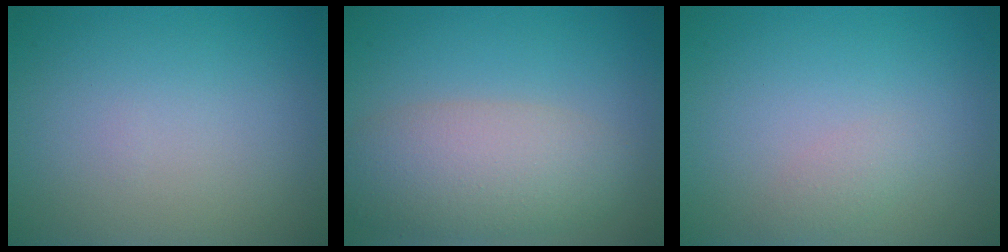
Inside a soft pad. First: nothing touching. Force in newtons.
{"total": 5.9, "press": 5.9, "slide": 0.4}
{"total": 1.1, "press": 1.1, "slide": 0.0}